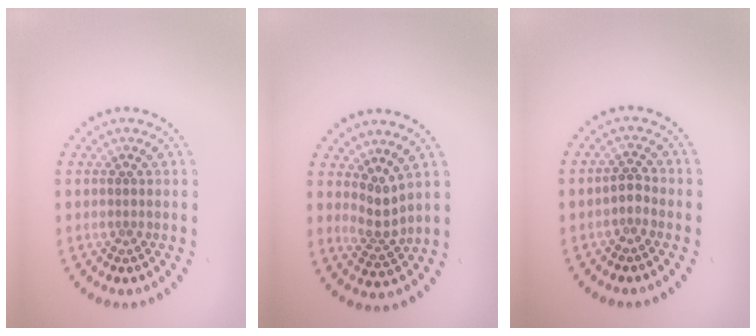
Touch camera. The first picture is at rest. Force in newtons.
{"total": 2.4, "press": 1.5, "slide": 1.8}
{"total": 1.0, "press": 0.9, "slide": 0.5}